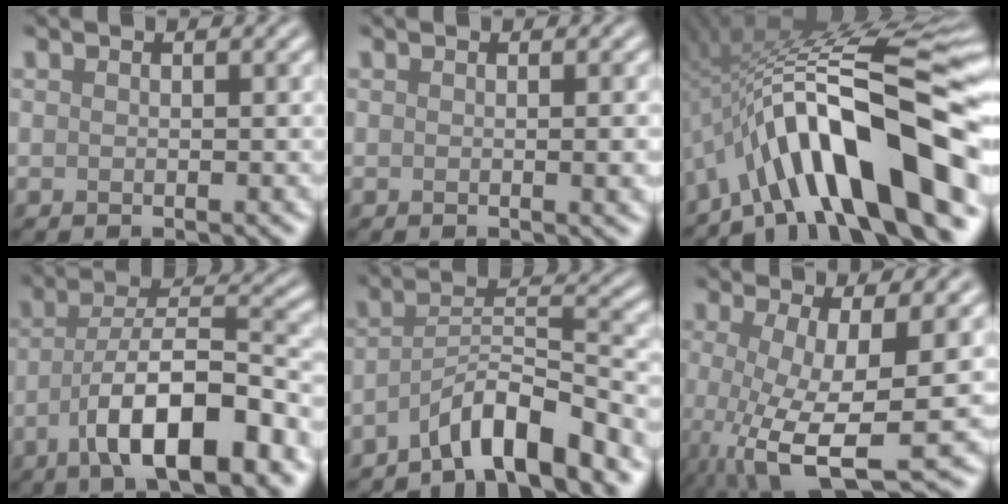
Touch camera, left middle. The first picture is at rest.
{"total": 1.6, "force": [0.0, 0.4, 1.6], "torque": [-0.016, 0.000, -0.003]}
{"total": 14.7, "force": [-5.4, 3.9, 13.1], "torque": [-0.188, 0.032, -0.087]}
{"total": 10.3, "force": [-4.7, 3.2, 8.6], "torque": [-0.135, 0.013, -0.080]}
{"total": 6.7, "force": [-4.8, 1.2, 4.4], "torque": [-0.068, 0.012, -0.086]}
{"total": 8.5, "force": [-1.6, 2.4, 7.9], "torque": [-0.149, -0.021, -0.023]}